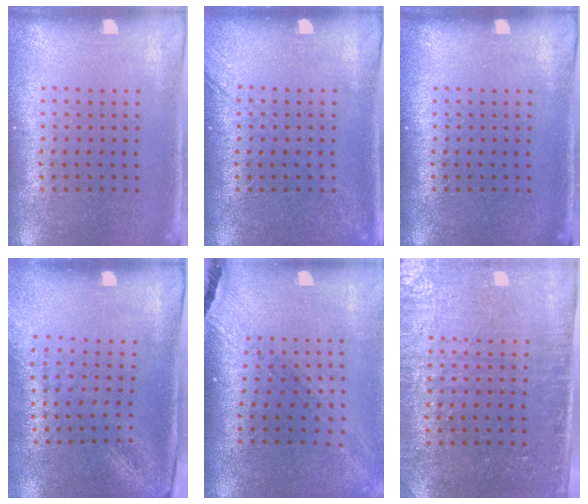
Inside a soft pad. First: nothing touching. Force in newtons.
{"total": 1.4, "press": 1.3, "slide": 0.3}
{"total": 0.0}
{"total": 2.0, "press": 1.6, "slide": 1.3}
{"total": 1.5, "press": 1.4, "slide": 0.3}
{"total": 3.2, "press": 3.0, "slide": 1.3}